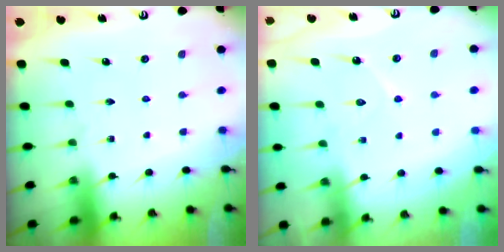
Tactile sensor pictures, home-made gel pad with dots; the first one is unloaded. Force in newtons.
{"total": 6.1, "press": 6.1, "slide": 0.6}